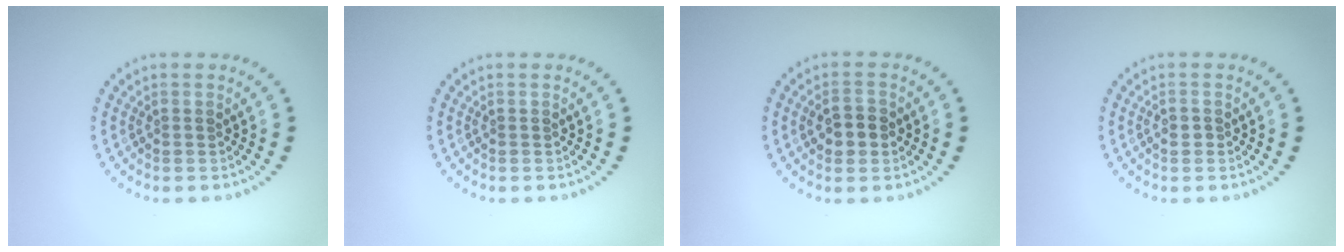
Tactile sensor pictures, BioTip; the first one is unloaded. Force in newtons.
{"total": 0.0}
{"total": 2.5, "press": 2.5, "slide": 0.1}
{"total": 0.5, "press": 0.5, "slide": 0.2}